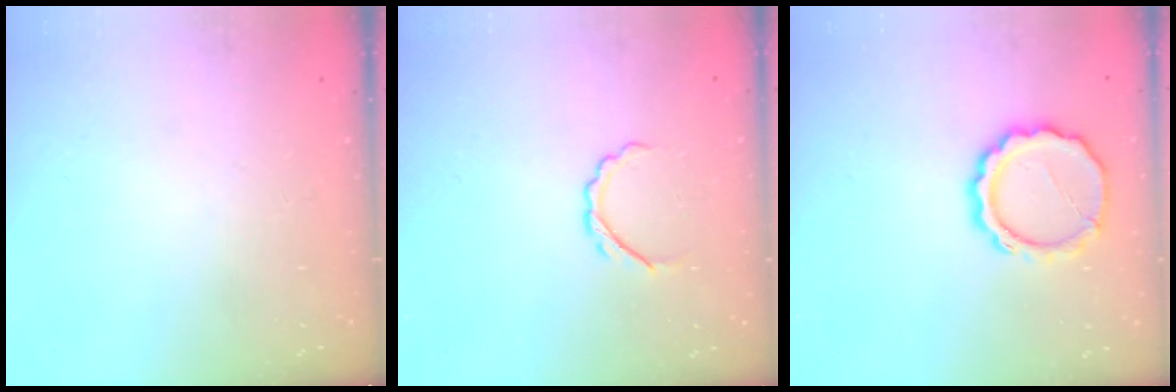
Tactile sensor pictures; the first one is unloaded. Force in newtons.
{"total": 4.5, "press": 4.4, "slide": 0.9}
{"total": 11.3, "press": 11.0, "slide": 2.2}